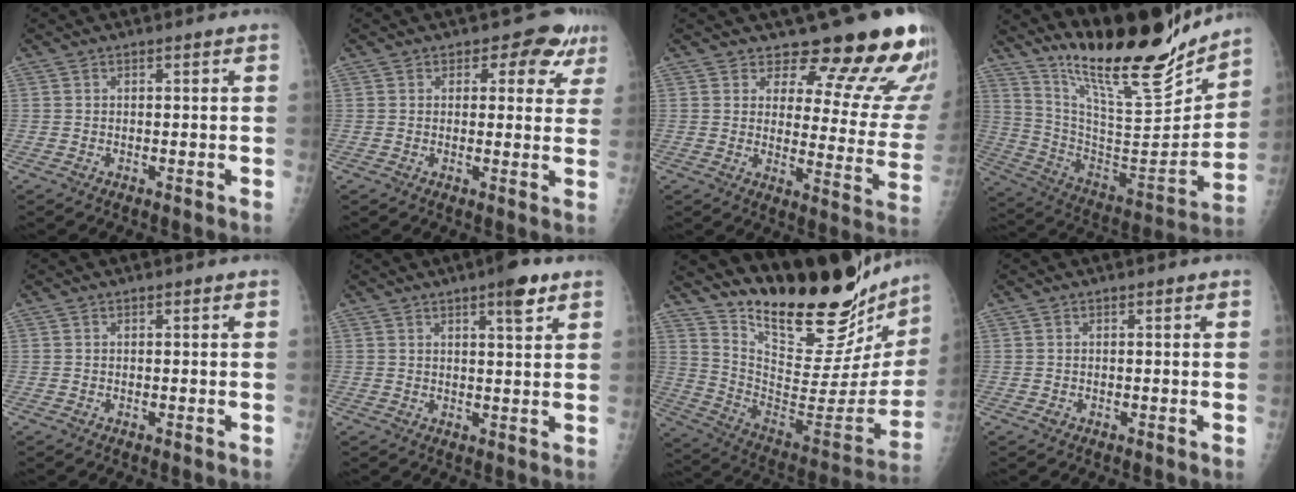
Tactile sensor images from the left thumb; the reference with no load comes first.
{"total": 6.6, "force": [3.5, 4.3, 3.7], "torque": [0.003, -0.008, 0.034]}
{"total": 16.6, "force": [14.3, 5.0, 7.0], "torque": [-0.038, -0.125, 0.162]}
{"total": 24.6, "force": [20.0, 5.2, 13.3], "torque": [-0.185, -0.117, 0.334]}
{"total": 0.0}
{"total": 5.4, "force": [3.2, 1.2, 4.2], "torque": [-0.054, -0.015, 0.043]}
{"total": 31.4, "force": [26.4, 8.1, 15.0], "torque": [-0.213, -0.174, 0.384]}
{"total": 0.5, "force": [-0.1, 0.5, 0.2], "torque": [0.001, 0.001, -0.002]}